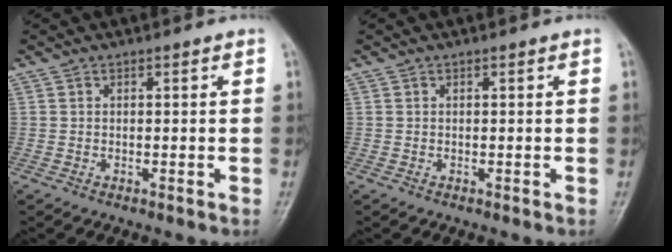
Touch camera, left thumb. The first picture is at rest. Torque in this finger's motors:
{"motor_torque": [0.00, 0.00, -0.01, -0.01, 0.00]}